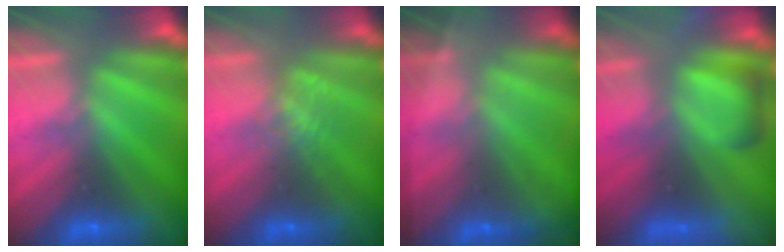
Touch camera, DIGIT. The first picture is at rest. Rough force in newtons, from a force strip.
{"total": 2.0}
{"total": 7.0}
{"total": 5.8}